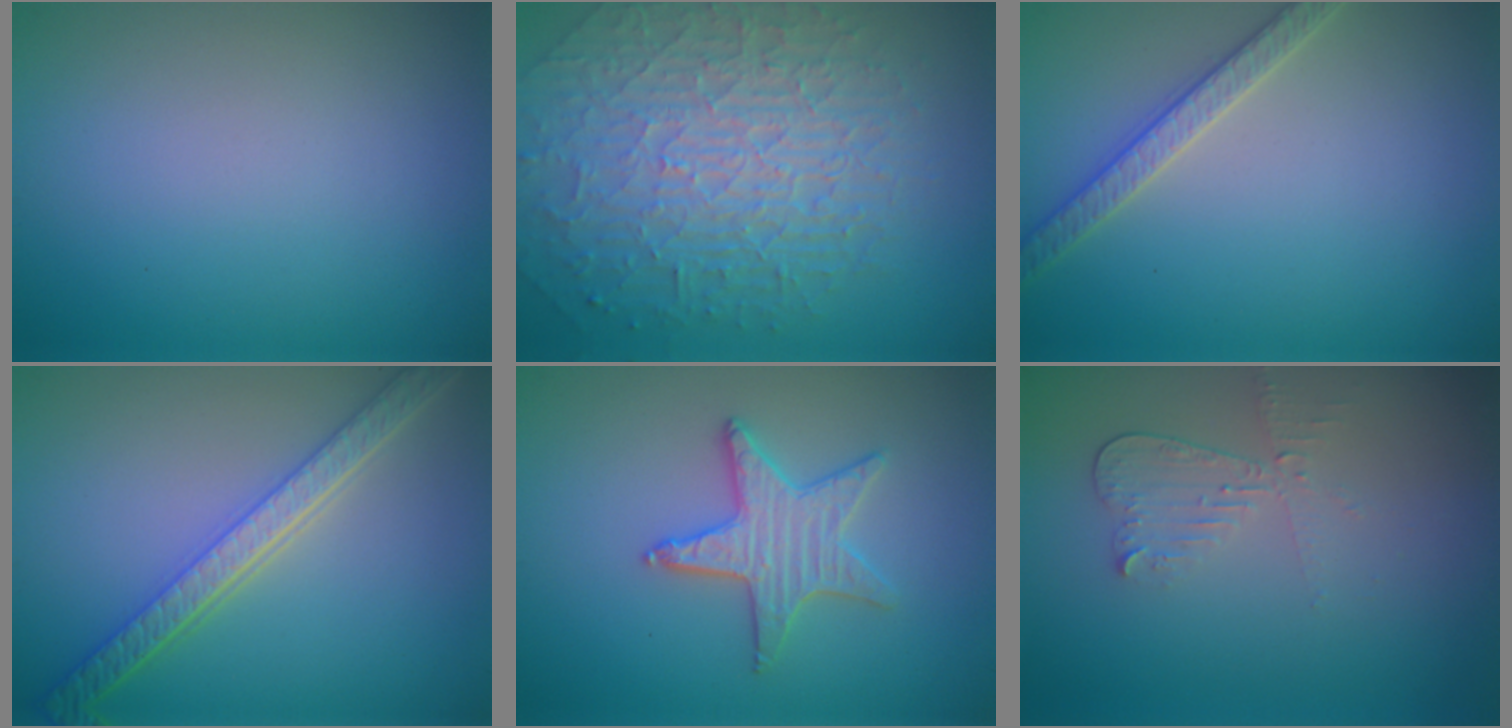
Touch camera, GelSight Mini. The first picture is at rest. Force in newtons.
{"total": 9.6, "press": 6.2, "slide": 7.4}
{"total": 2.7, "press": 2.7, "slide": 0.3}
{"total": 5.4, "press": 4.3, "slide": 3.2}
{"total": 3.1, "press": 3.1, "slide": 0.2}
{"total": 2.0, "press": 1.9, "slide": 0.7}